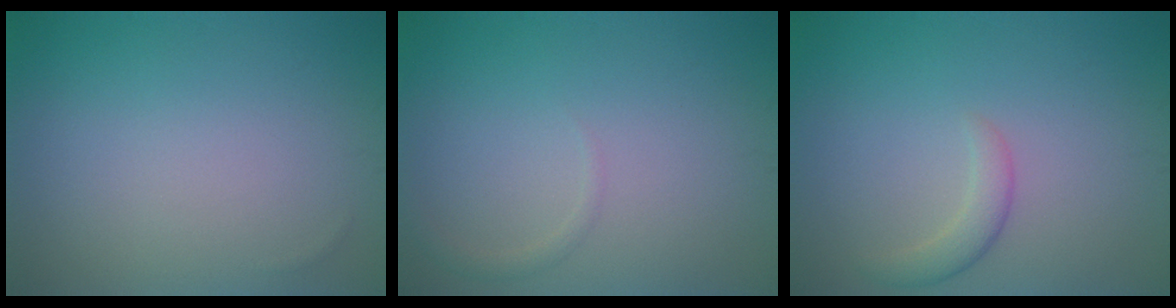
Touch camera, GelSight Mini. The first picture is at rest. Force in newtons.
{"total": 0.8, "press": 0.8, "slide": 0.1}
{"total": 1.9, "press": 1.9, "slide": 0.2}